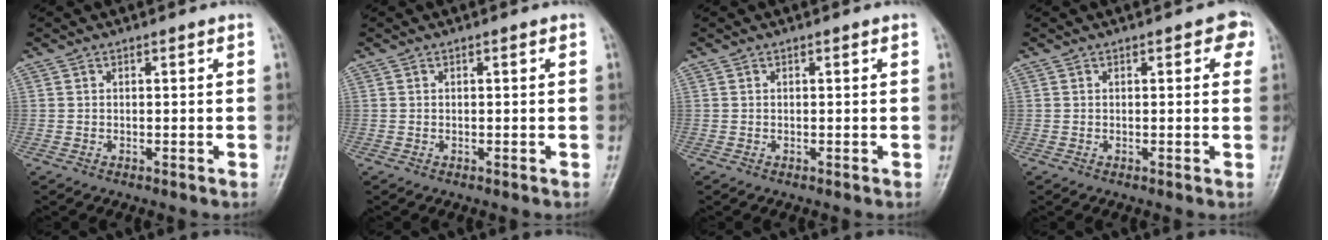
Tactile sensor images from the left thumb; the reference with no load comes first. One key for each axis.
{"total": 0.0}
{"total": 0.0}
{"total": 2.9, "fx": 1.1, "fy": 1.5, "fz": 2.3, "tx": -0.007, "ty": 0.001, "tz": 0.004}